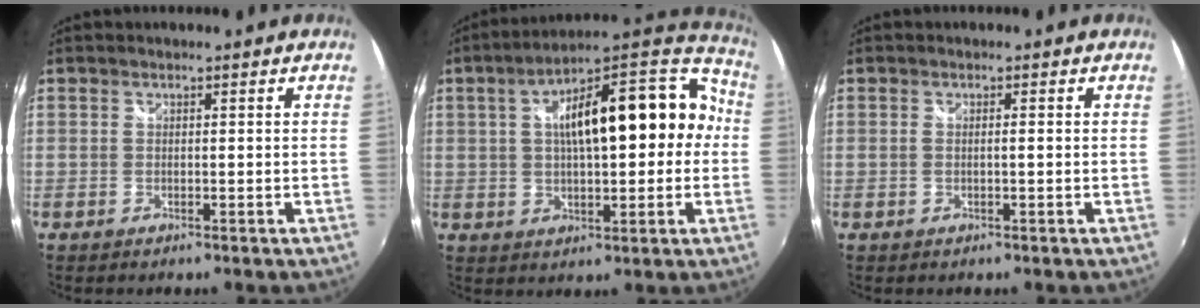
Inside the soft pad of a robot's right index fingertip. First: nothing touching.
{"total": 21.3, "force": [1.6, 8.8, 19.3], "torque": [-0.306, 0.048, 0.025]}
{"total": 0.7, "force": [-0.1, -0.1, 0.7], "torque": [-0.014, 0.000, -0.003]}